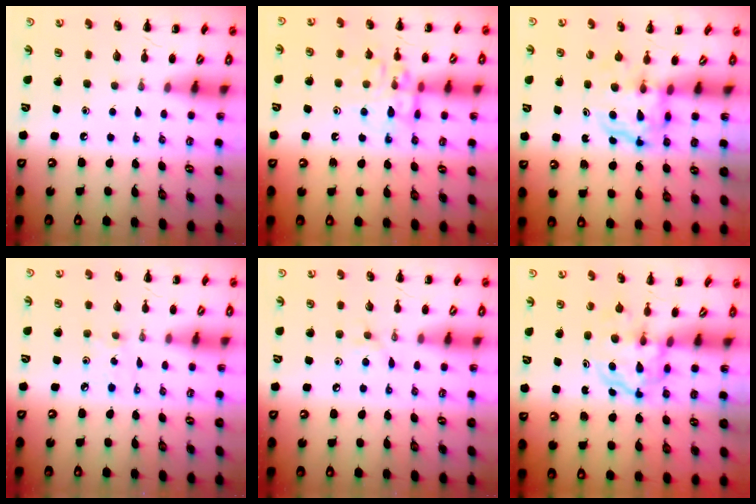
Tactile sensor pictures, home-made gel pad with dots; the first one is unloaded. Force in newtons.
{"total": 12.0, "press": 11.9, "slide": 1.3}
{"total": 4.0, "press": 4.0, "slide": 0.4}
{"total": 2.1, "press": 2.0, "slide": 0.4}
{"total": 3.8, "press": 3.6, "slide": 1.2}
{"total": 3.9, "press": 3.9, "slide": 0.5}